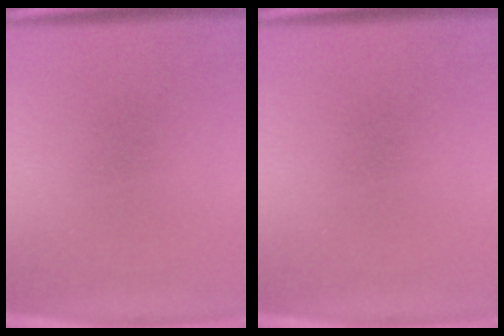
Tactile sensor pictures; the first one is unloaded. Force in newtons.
{"total": 0.0}